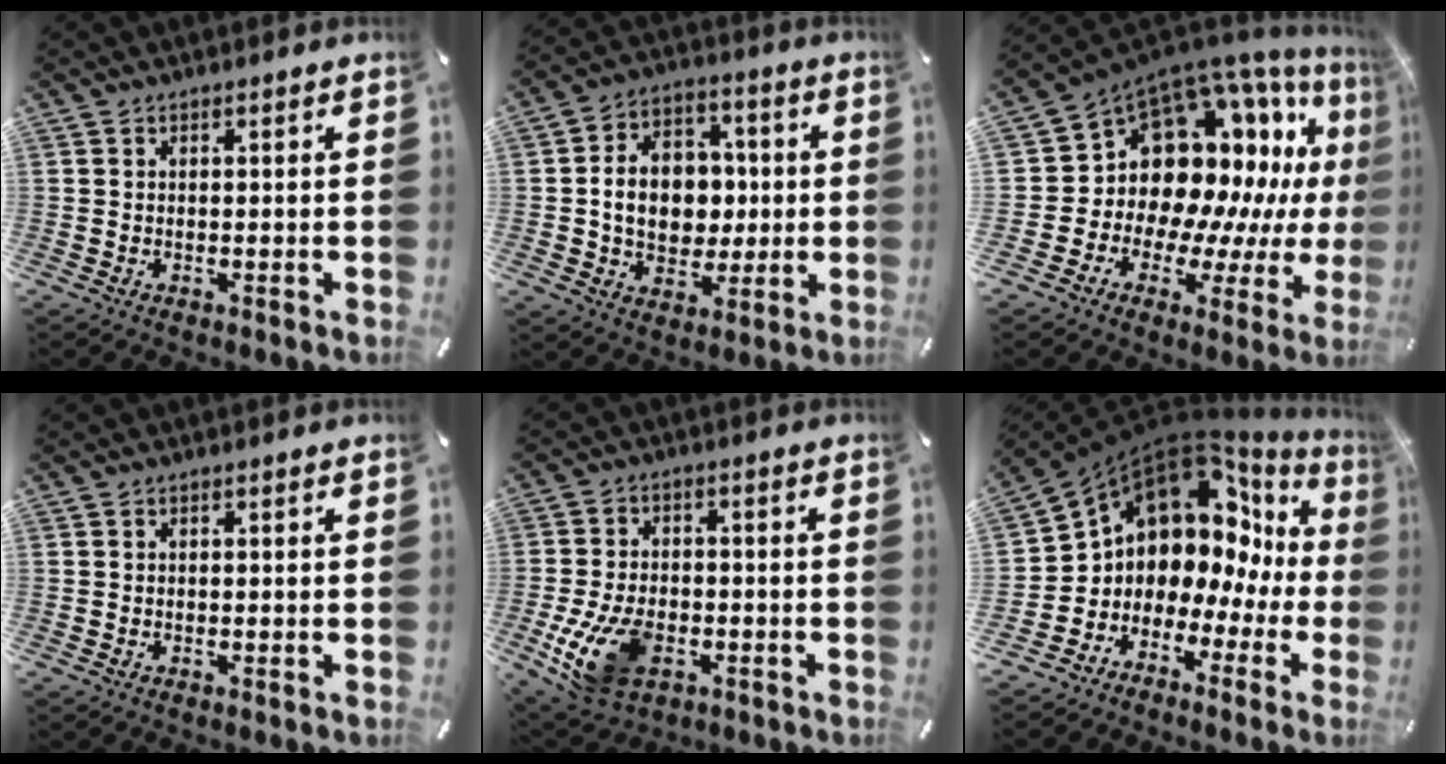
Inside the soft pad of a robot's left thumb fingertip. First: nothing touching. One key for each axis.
{"total": 12.3, "fx": -0.4, "fy": 10.1, "fz": 7.1, "tx": -0.120, "ty": 0.018, "tz": -0.001}
{"total": 16.2, "fx": 6.5, "fy": 12.7, "fz": 7.8, "tx": -0.099, "ty": -0.106, "tz": 0.139}
{"total": 0.0}
{"total": 13.6, "fx": -4.5, "fy": 8.8, "fz": 9.3, "tx": -0.188, "ty": 0.011, "tz": -0.077}
{"total": 9.6, "fx": 6.0, "fy": 6.8, "fz": 3.3, "tx": -0.071, "ty": -0.072, "tz": 0.110}